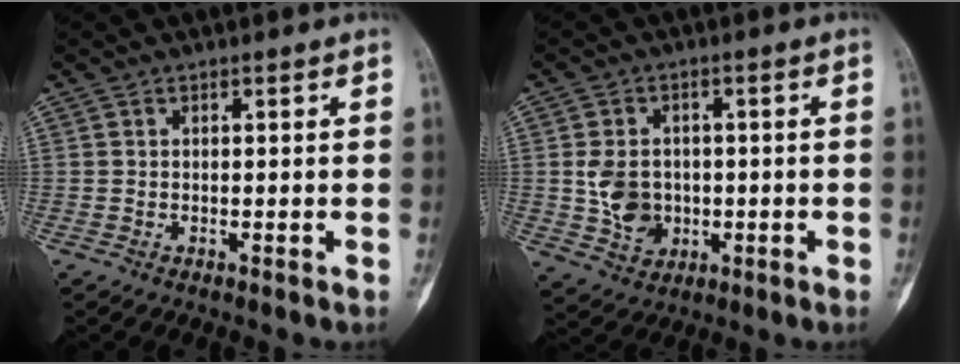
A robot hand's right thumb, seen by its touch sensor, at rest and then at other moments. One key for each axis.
{"total": 7.5, "fx": -0.4, "fy": 6.0, "fz": 4.4, "tx": -0.058, "ty": 0.001, "tz": 0.002}